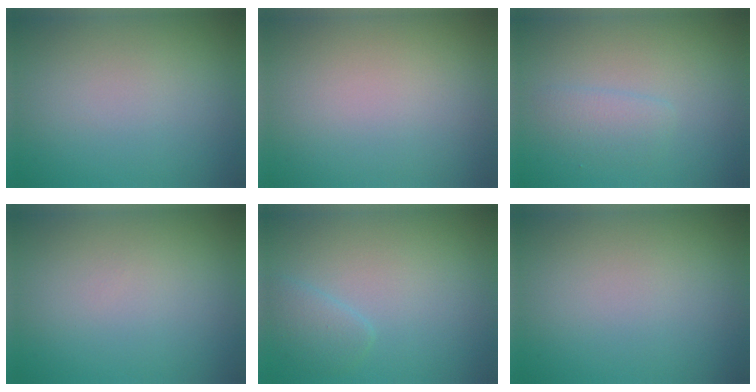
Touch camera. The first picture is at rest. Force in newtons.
{"total": 0.0}
{"total": 1.5, "press": 1.5, "slide": 0.0}
{"total": 0.0}
{"total": 1.6, "press": 1.6, "slide": 0.2}
{"total": 0.0}